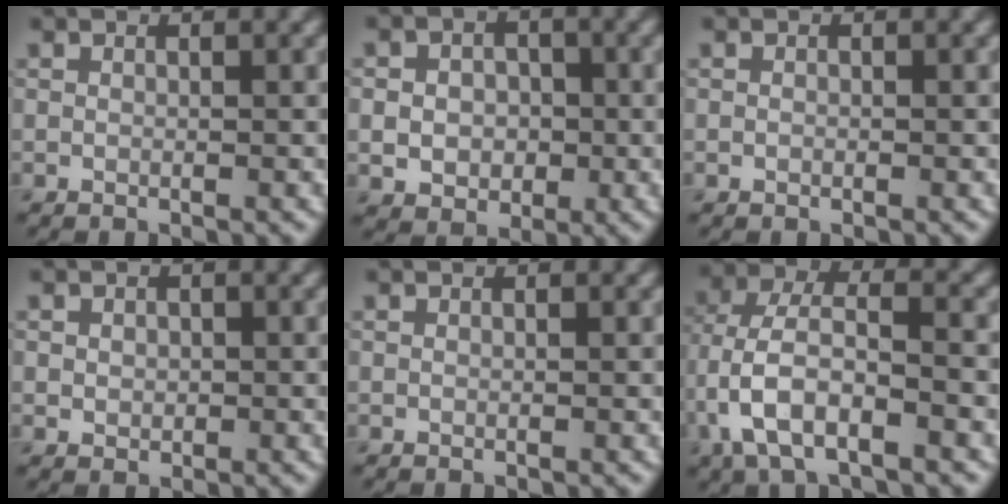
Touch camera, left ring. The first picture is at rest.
{"total": 4.6, "force": [-0.2, 3.8, 2.6], "torque": [-0.036, 0.001, -0.013]}
{"total": 0.0}
{"total": 1.0, "force": [0.1, 0.9, 0.4], "torque": [-0.005, -0.001, 0.001]}
{"total": 0.0}
{"total": 7.9, "force": [-2.6, 4.2, 6.2], "torque": [-0.125, 0.014, -0.055]}